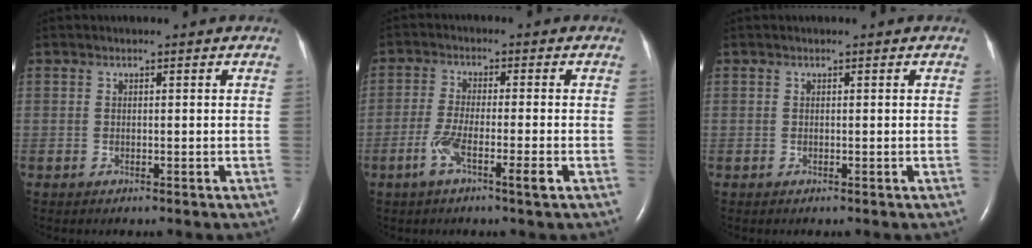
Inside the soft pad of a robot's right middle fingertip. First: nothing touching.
{"total": 5.5, "force": [-2.6, 0.2, 4.8], "torque": [-0.097, -0.008, -0.051]}
{"total": 0.0}